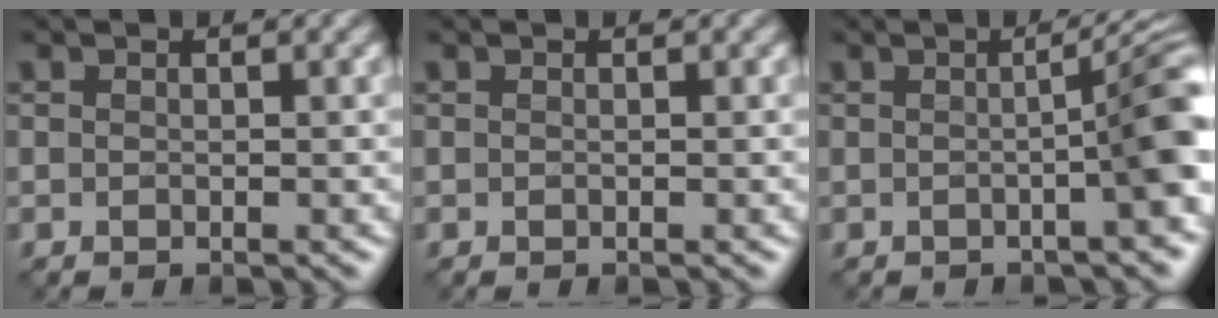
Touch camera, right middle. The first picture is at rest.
{"total": 0.0}
{"total": 5.4, "force": [-1.1, 1.0, 5.2], "torque": [-0.048, 0.008, -0.014]}